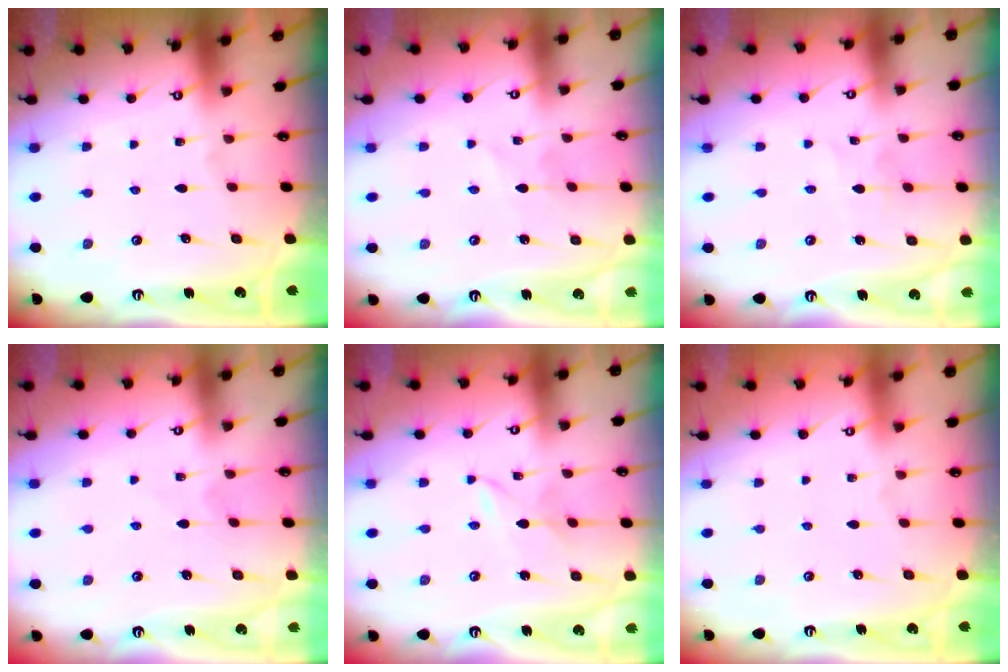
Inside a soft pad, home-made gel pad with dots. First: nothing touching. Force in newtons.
{"total": 2.4, "press": 2.4, "slide": 0.3}
{"total": 2.0, "press": 2.0, "slide": 0.1}
{"total": 3.5, "press": 3.5, "slide": 0.4}
{"total": 1.6, "press": 1.6, "slide": 0.0}
{"total": 0.0}